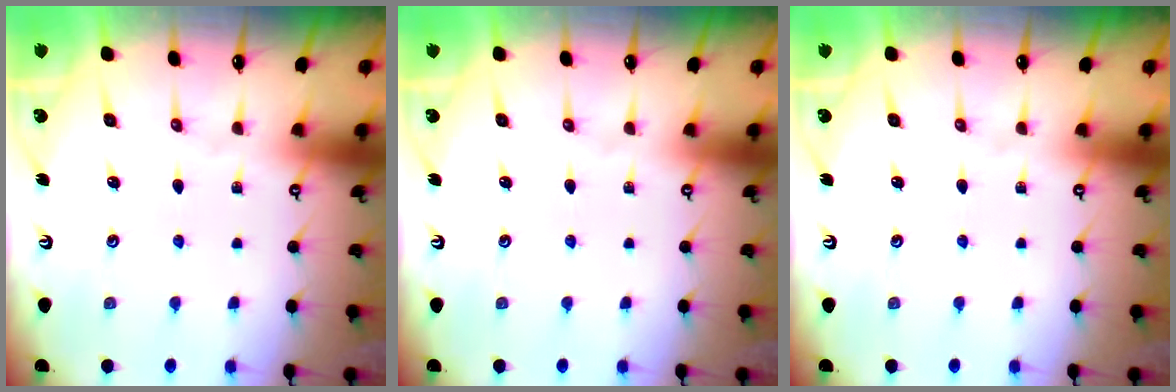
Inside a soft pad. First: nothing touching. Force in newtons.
{"total": 0.0}
{"total": 0.0}